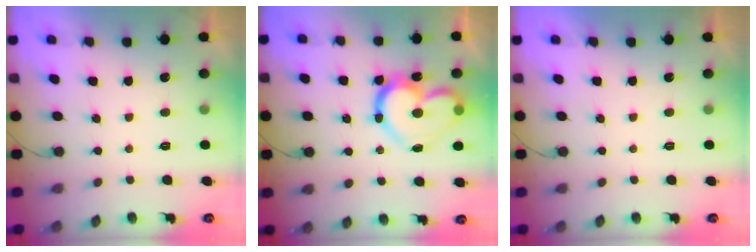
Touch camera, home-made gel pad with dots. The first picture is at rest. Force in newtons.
{"total": 17.4, "press": 17.3, "slide": 1.6}
{"total": 1.7, "press": 1.7, "slide": 0.0}